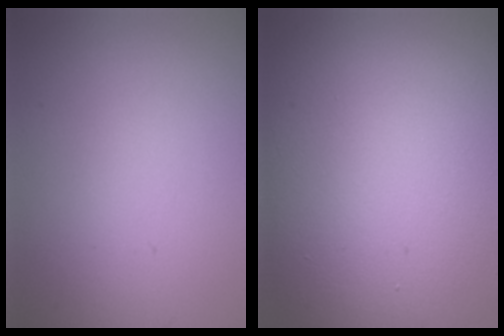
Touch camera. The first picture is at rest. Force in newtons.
{"total": 17.8, "press": 17.8, "slide": 1.3}